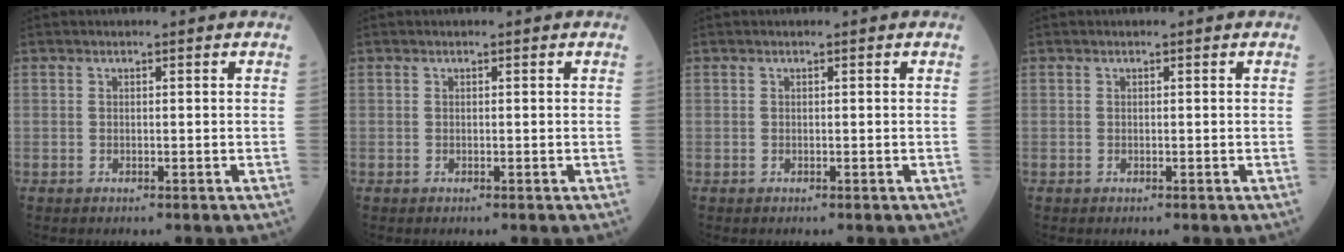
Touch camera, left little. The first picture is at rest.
{"total": 0.0}
{"total": 0.0}
{"total": 0.0}